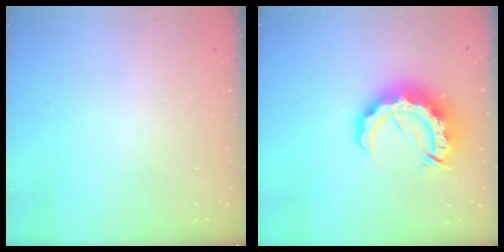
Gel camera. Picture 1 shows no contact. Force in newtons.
{"total": 14.2, "press": 14.1, "slide": 1.5}